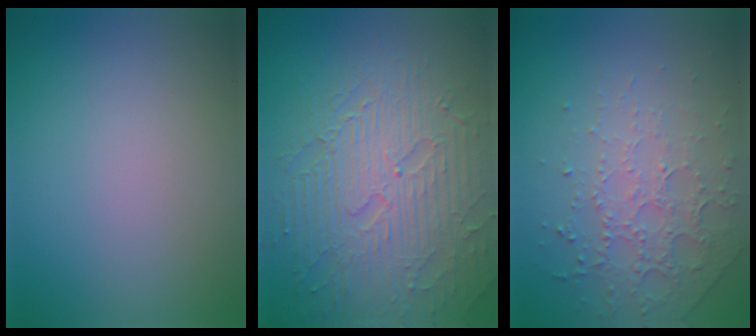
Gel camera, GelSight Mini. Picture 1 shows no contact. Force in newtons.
{"total": 8.7, "press": 6.2, "slide": 6.1}
{"total": 4.5, "press": 3.1, "slide": 3.3}